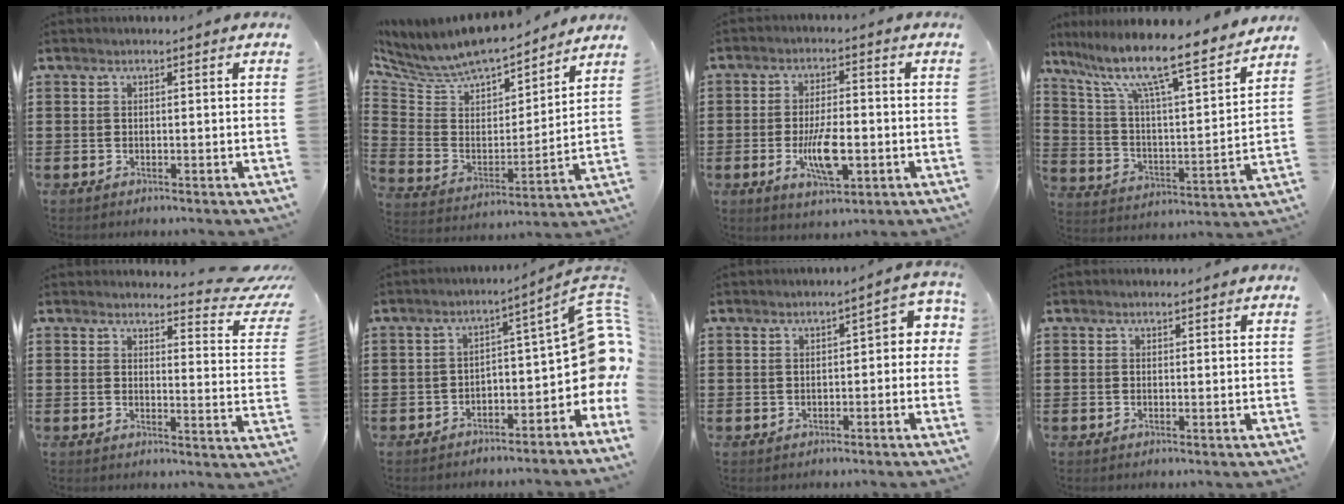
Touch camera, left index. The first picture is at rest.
{"total": 8.2, "force": [7.7, 1.9, 2.0], "torque": [-0.081, -0.060, 0.130]}
{"total": 8.3, "force": [-2.1, 3.1, 7.4], "torque": [-0.147, -0.008, -0.037]}
{"total": 10.5, "force": [8.1, 1.1, 6.7], "torque": [-0.151, -0.061, 0.126]}
{"total": 4.3, "force": [3.9, 0.6, 1.7], "torque": [-0.028, -0.028, 0.062]}
{"total": 8.3, "force": [-2.2, 3.5, 7.2], "torque": [-0.096, 0.000, -0.044]}
{"total": 2.8, "force": [0.1, 1.1, 2.5], "torque": [-0.034, -0.002, -0.007]}
{"total": 0.6, "force": [0.5, 0.2, -0.1], "torque": [0.000, 0.001, 0.011]}